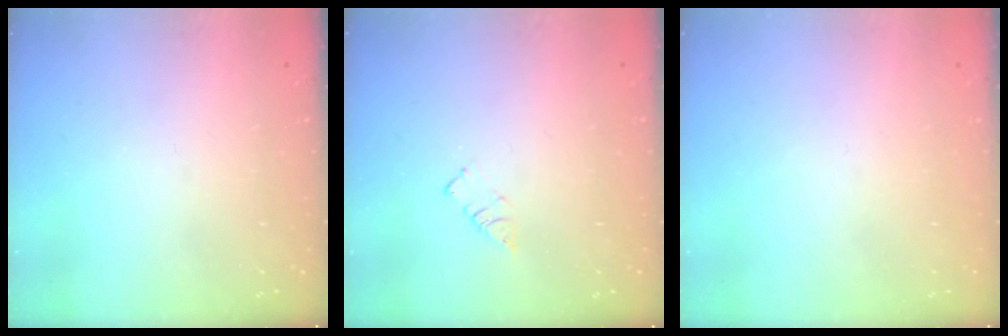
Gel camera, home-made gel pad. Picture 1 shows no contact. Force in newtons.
{"total": 2.9, "press": 2.9, "slide": 0.4}
{"total": 1.9, "press": 1.9, "slide": 0.1}